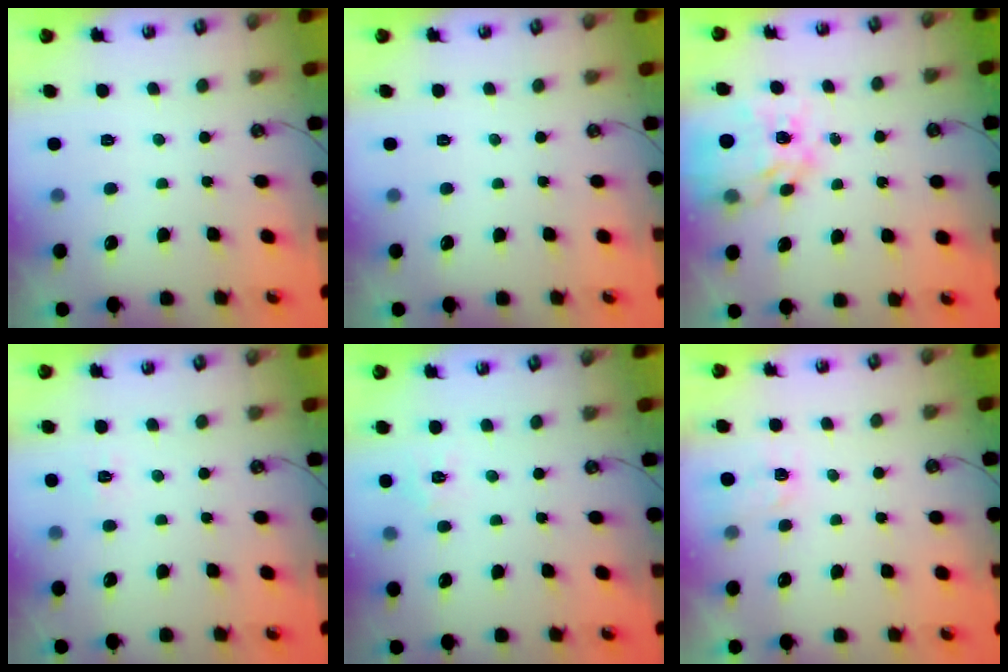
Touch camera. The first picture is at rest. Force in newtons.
{"total": 0.0}
{"total": 15.1, "press": 15.1, "slide": 1.5}
{"total": 4.8, "press": 4.8, "slide": 0.6}
{"total": 4.3, "press": 4.3, "slide": 0.6}
{"total": 2.9, "press": 2.9, "slide": 0.5}